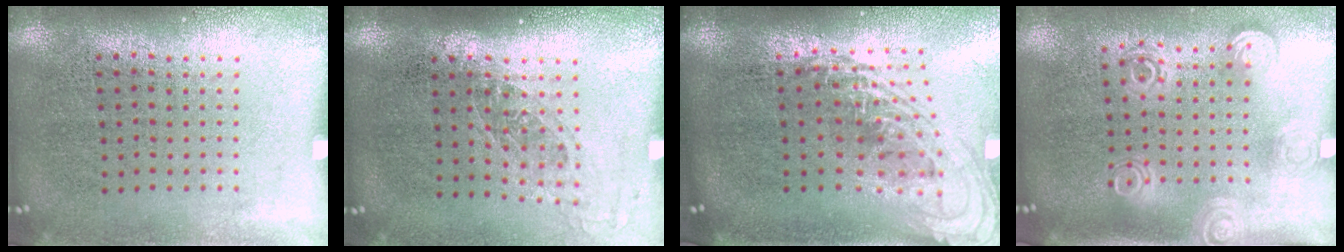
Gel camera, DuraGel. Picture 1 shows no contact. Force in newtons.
{"total": 1.2, "press": 1.0, "slide": 0.7}
{"total": 2.2, "press": 1.6, "slide": 1.5}
{"total": 1.9, "press": 1.4, "slide": 1.3}